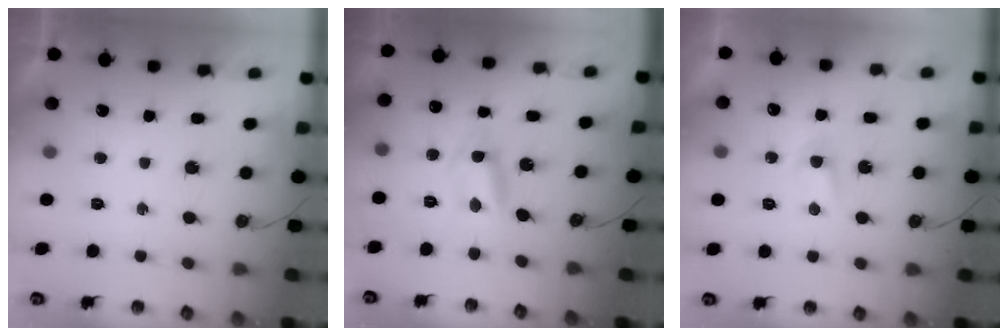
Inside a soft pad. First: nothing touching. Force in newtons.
{"total": 2.2, "press": 2.2, "slide": 0.1}
{"total": 2.5, "press": 2.5, "slide": 0.4}